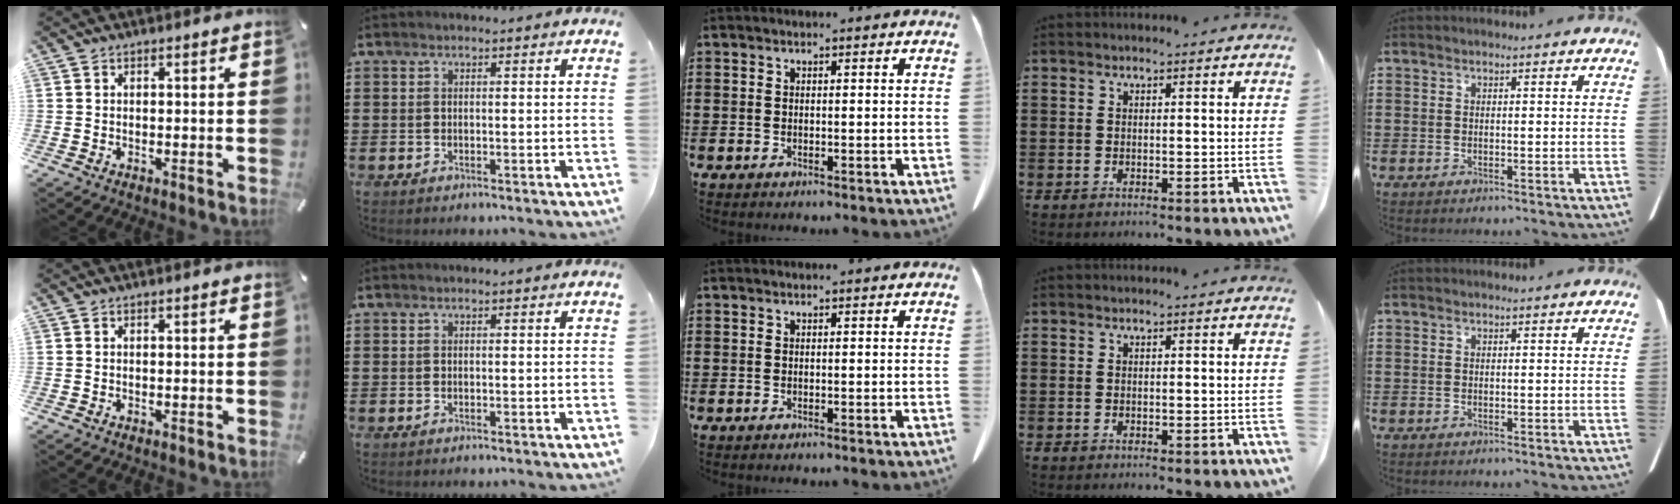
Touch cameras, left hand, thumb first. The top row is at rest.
{}